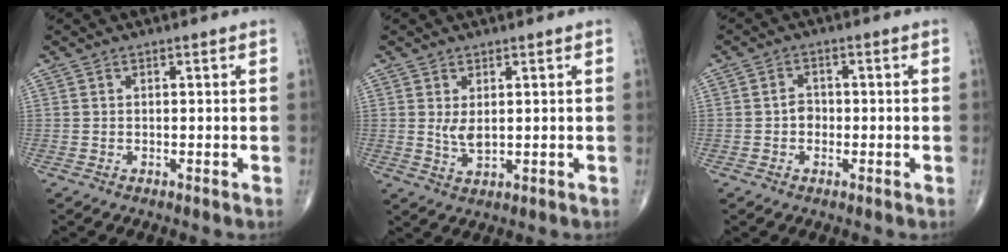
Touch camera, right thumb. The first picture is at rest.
{"total": 3.0, "force": [0.6, 1.4, 2.6], "torque": [-0.048, -0.012, 0.019]}
{"total": 2.5, "force": [-0.5, 2.1, 1.3], "torque": [-0.008, 0.008, -0.013]}